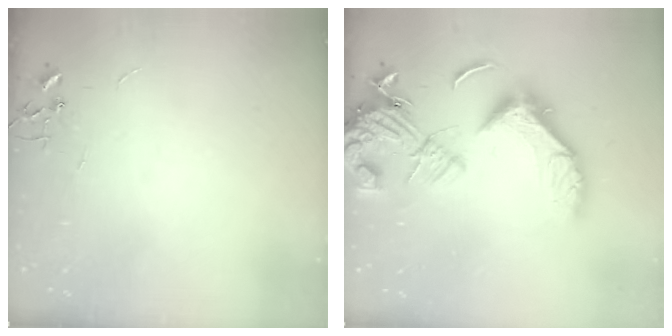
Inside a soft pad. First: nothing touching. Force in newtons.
{"total": 20.2, "press": 20.1, "slide": 2.4}